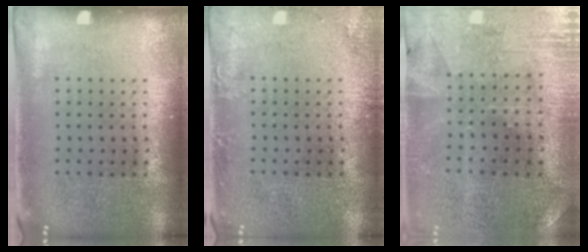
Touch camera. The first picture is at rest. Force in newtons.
{"total": 1.5, "press": 1.5, "slide": 0.1}
{"total": 0.5, "press": 0.5, "slide": 0.3}